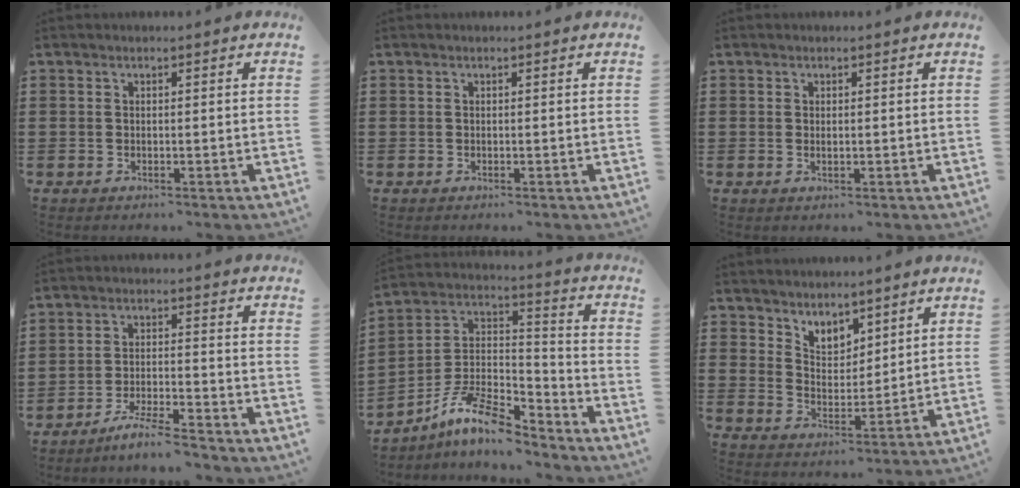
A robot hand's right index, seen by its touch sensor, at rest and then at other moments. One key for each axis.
{"total": 0.0}
{"total": 0.7, "fx": 0.1, "fy": 0.2, "fz": 0.7, "tx": -0.014, "ty": 0.001, "tz": 0.001}
{"total": 5.3, "fx": -4.9, "fy": -0.3, "fz": 1.9, "tx": -0.046, "ty": -0.010, "tz": -0.097}
{"total": 10.9, "fx": -8.3, "fy": 3.0, "fz": 6.4, "tx": -0.146, "ty": 0.012, "tz": -0.172}
{"total": 4.6, "fx": 4.1, "fy": 2.2, "fz": 0.4, "tx": -0.025, "ty": -0.006, "tz": 0.077}